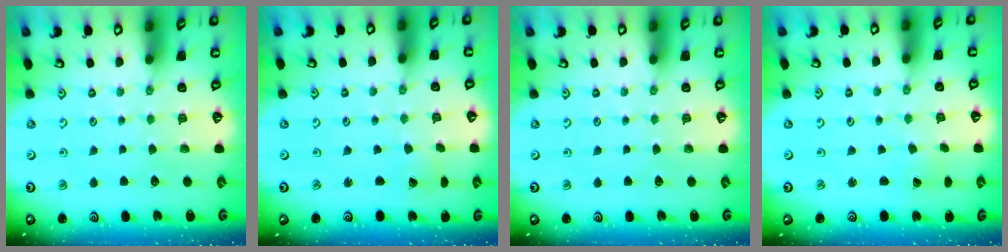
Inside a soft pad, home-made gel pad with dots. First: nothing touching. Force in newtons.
{"total": 1.0, "press": 1.0, "slide": 0.1}
{"total": 0.0}
{"total": 0.0}